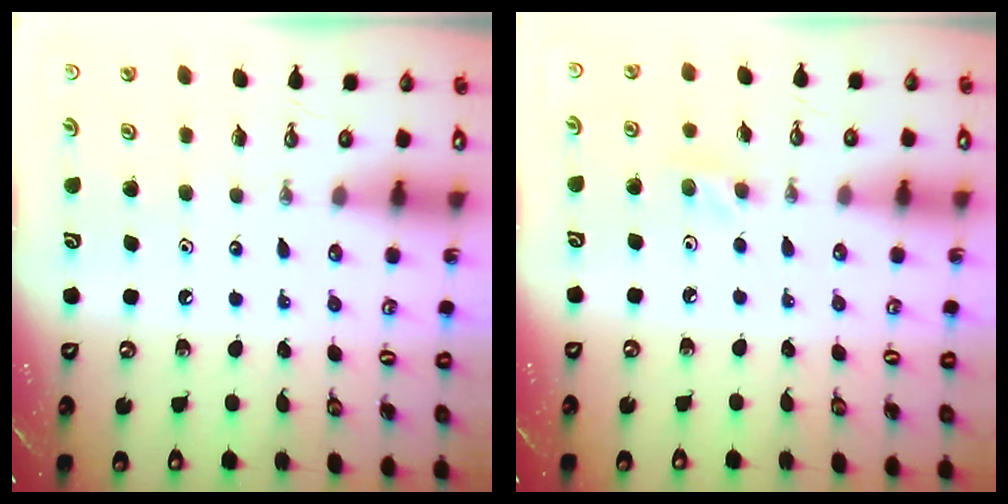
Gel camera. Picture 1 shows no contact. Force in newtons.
{"total": 5.2, "press": 5.1, "slide": 0.7}